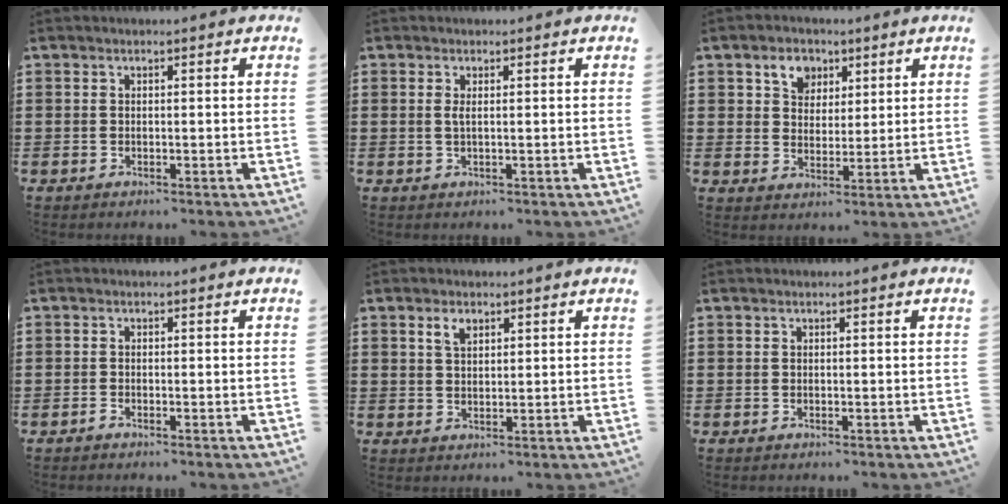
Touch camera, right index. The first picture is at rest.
{"total": 1.1, "force": [0.2, 0.2, 1.0], "torque": [-0.022, 0.002, 0.003]}
{"total": 4.5, "force": [2.3, 3.8, 0.5], "torque": [-0.028, 0.004, 0.036]}
{"total": 0.8, "force": [-0.7, 0.0, 0.4], "torque": [-0.010, -0.007, -0.012]}
{"total": 2.3, "force": [1.4, 1.2, 1.3], "torque": [-0.030, 0.005, 0.026]}
{"total": 0.0}